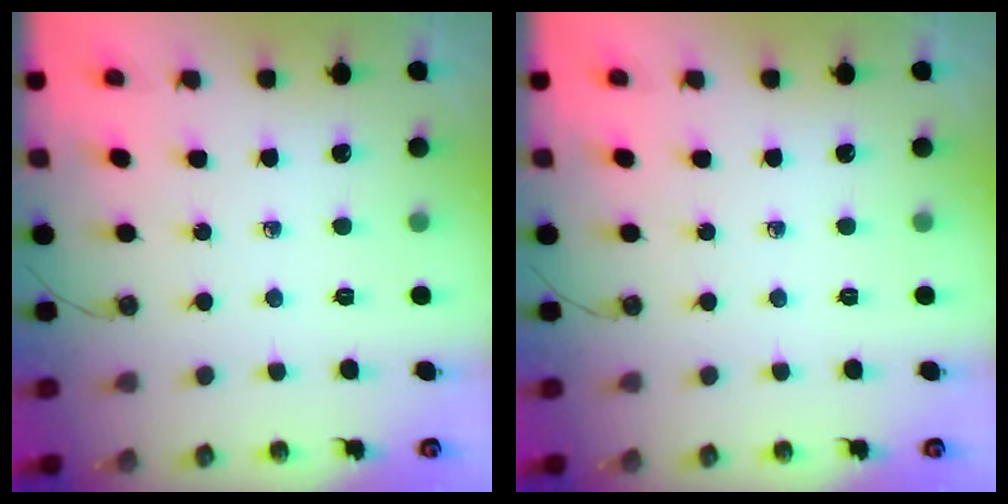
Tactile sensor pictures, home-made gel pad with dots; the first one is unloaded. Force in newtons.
{"total": 0.0}